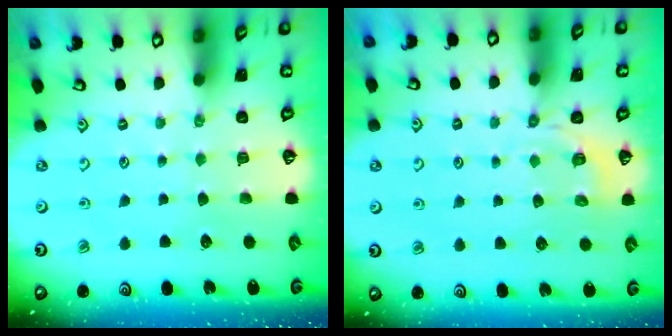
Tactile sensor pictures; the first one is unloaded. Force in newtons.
{"total": 2.9, "press": 2.2, "slide": 1.8}